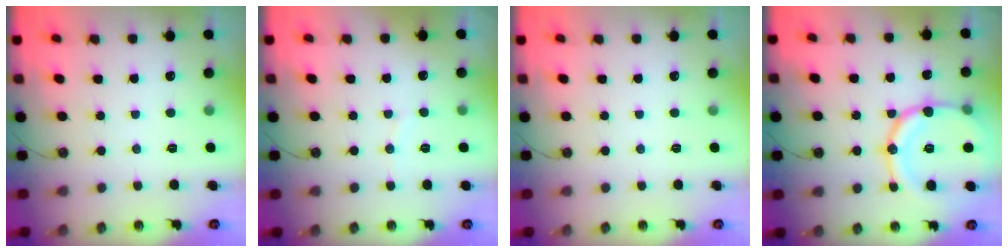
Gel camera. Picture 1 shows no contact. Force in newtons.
{"total": 2.8, "press": 2.8, "slide": 0.4}
{"total": 0.0}
{"total": 18.9, "press": 18.6, "slide": 3.7}